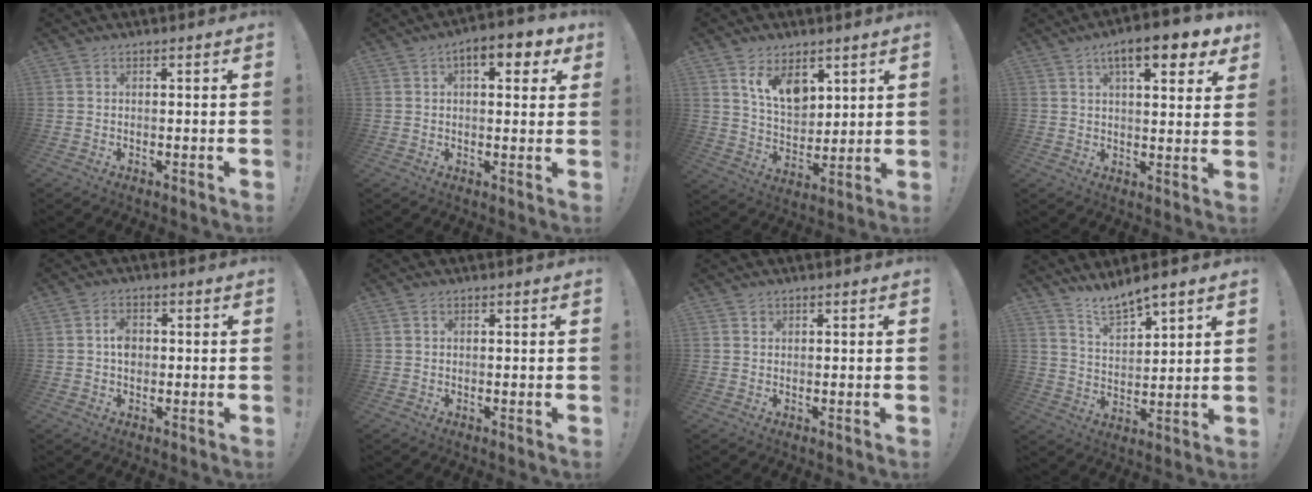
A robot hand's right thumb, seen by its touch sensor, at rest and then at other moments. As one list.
[{"total": 7.2, "force": [3.0, 3.1, 5.8], "torque": [-0.072, -0.004, 0.044]}, {"total": 11.1, "force": [6.6, 6.7, 5.9], "torque": [-0.102, -0.034, 0.125]}, {"total": 11.4, "force": [6.1, 3.3, 9.1], "torque": [-0.130, -0.025, 0.095]}, {"total": 4.1, "force": [0.1, 3.0, 2.7], "torque": [-0.036, 0.003, -0.001]}, {"total": 0.6, "force": [0.3, 0.6, 0.1], "torque": [0.004, 0.001, 0.004]}, {"total": 1.0, "force": [0.7, 0.7, 0.1], "torque": [0.004, 0.000, 0.013]}, {"total": 7.9, "force": [7.1, 2.0, 2.6], "torque": [-0.049, -0.052, 0.132]}]